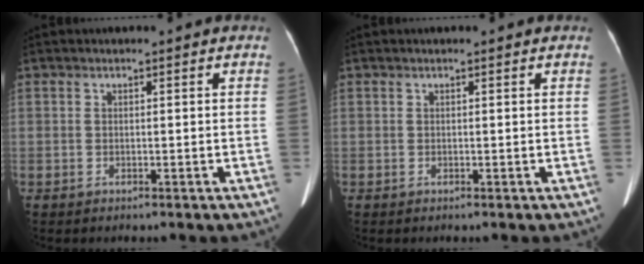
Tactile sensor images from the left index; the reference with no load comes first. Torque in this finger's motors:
{"motor_torque": [-0.32, 0.51, -0.54, -0.03]}